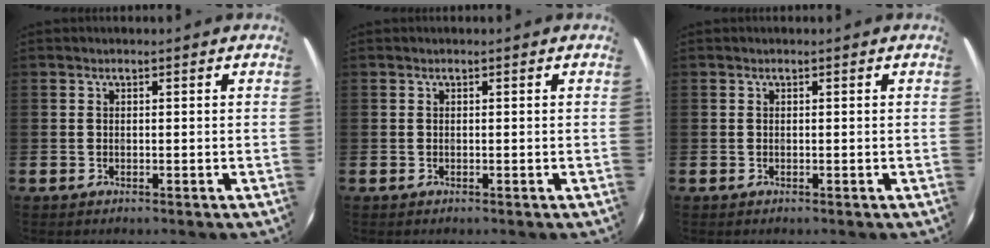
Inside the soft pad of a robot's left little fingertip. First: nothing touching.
{"total": 0.0}
{"total": 0.0}